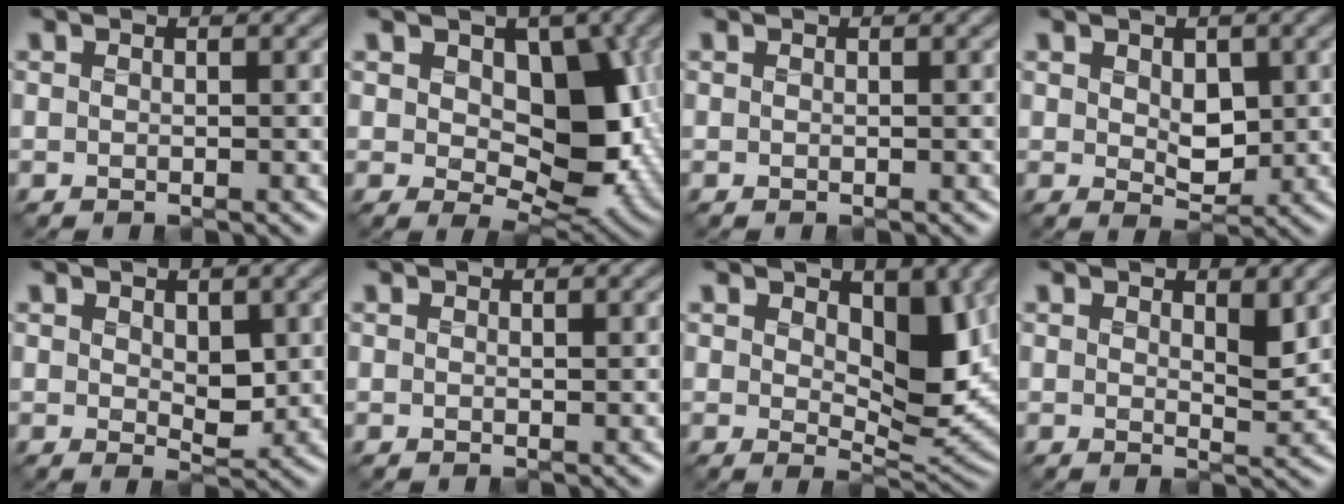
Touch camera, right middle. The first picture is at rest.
{"total": 8.6, "force": [1.1, 5.5, 6.5], "torque": [-0.099, -0.014, 0.008]}
{"total": 0.0}
{"total": 2.8, "force": [0.4, 1.9, 2.1], "torque": [-0.040, -0.007, 0.005]}
{"total": 2.6, "force": [0.5, 1.5, 2.0], "torque": [-0.034, -0.008, 0.007]}
{"total": 0.0}
{"total": 6.0, "force": [1.8, 3.2, 4.8], "torque": [-0.074, -0.017, 0.024]}
{"total": 2.3, "force": [1.1, 0.9, 1.7], "torque": [-0.029, -0.007, 0.018]}